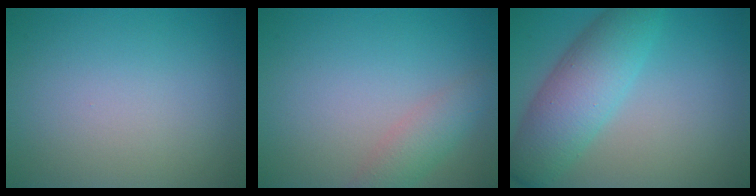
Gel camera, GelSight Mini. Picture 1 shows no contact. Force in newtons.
{"total": 2.5, "press": 2.5, "slide": 0.1}
{"total": 6.4, "press": 6.4, "slide": 0.2}